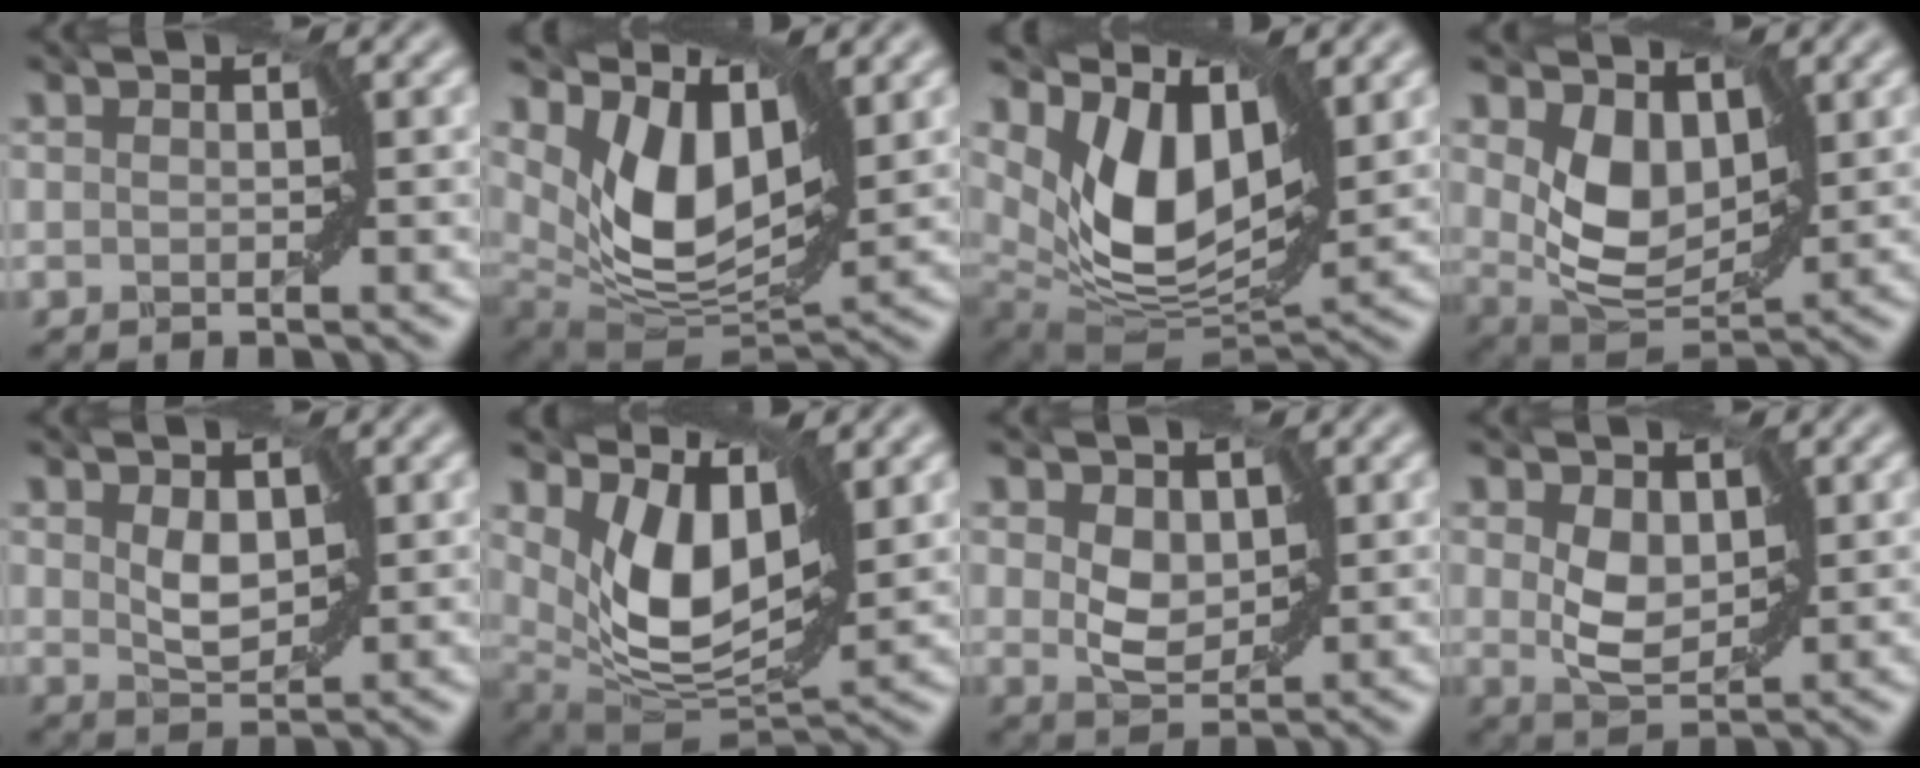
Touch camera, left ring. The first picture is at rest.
{"total": 8.1, "force": [3.2, 4.3, 6.1], "torque": [-0.128, -0.012, 0.056]}
{"total": 9.0, "force": [3.6, 4.8, 6.7], "torque": [-0.136, -0.010, 0.065]}
{"total": 5.0, "force": [1.5, 3.4, 3.4], "torque": [-0.074, -0.016, 0.031]}
{"total": 2.4, "force": [0.7, 1.6, 1.7], "torque": [-0.039, -0.004, 0.015]}
{"total": 7.3, "force": [2.6, 3.7, 5.8], "torque": [-0.121, -0.014, 0.044]}
{"total": 3.0, "force": [0.6, 2.2, 1.9], "torque": [-0.045, -0.005, 0.012]}
{"total": 3.4, "force": [0.7, 2.3, 2.4], "torque": [-0.056, -0.005, 0.016]}